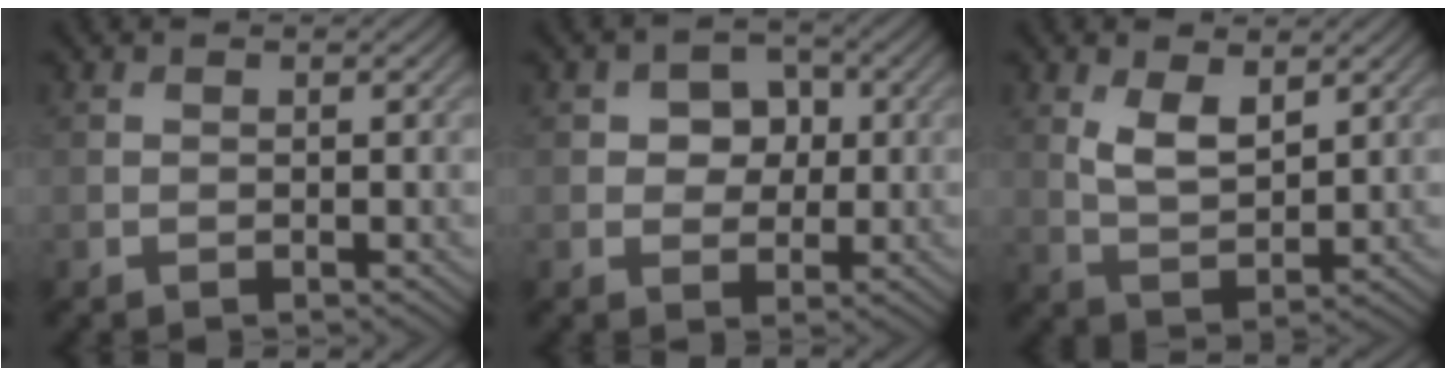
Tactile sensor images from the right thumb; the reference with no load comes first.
{"total": 4.3, "force": [0.5, 3.5, 2.4], "torque": [-0.040, 0.002, -0.003]}
{"total": 5.1, "force": [2.2, 2.5, 3.9], "torque": [-0.087, -0.009, 0.047]}